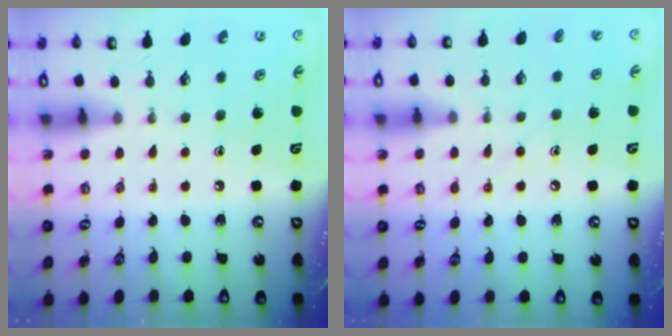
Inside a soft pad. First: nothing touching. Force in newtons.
{"total": 7.0, "press": 7.0, "slide": 0.4}